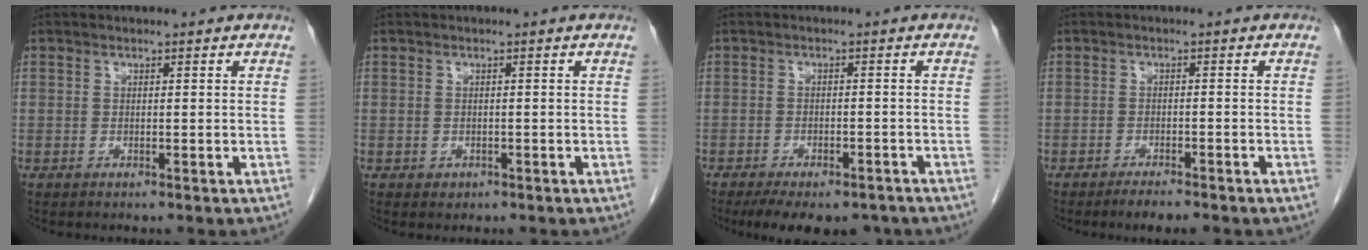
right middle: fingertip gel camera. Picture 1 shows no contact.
{"total": 0.8, "force": [-0.4, 0.6, 0.2], "torque": [-0.005, 0.001, -0.002]}
{"total": 10.0, "force": [-8.4, 1.5, 5.2], "torque": [-0.068, -0.013, -0.116]}
{"total": 2.7, "force": [-2.3, 0.2, 1.6], "torque": [-0.030, -0.005, -0.036]}